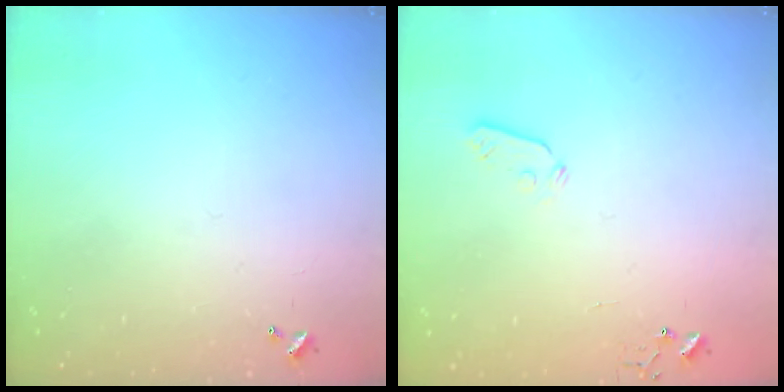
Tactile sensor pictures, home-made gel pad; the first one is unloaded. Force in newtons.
{"total": 3.5, "press": 3.3, "slide": 1.0}